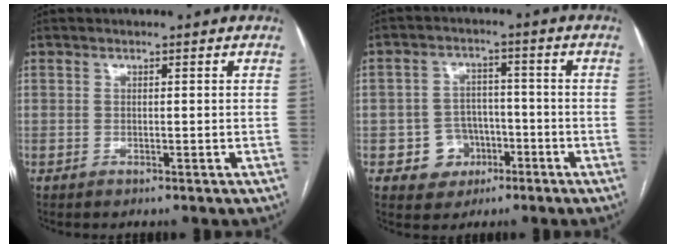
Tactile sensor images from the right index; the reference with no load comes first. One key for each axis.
{"total": 6.1, "fx": -2.4, "fy": 5.5, "fz": 1.2, "tx": -0.014, "ty": 0.015, "tz": -0.029}